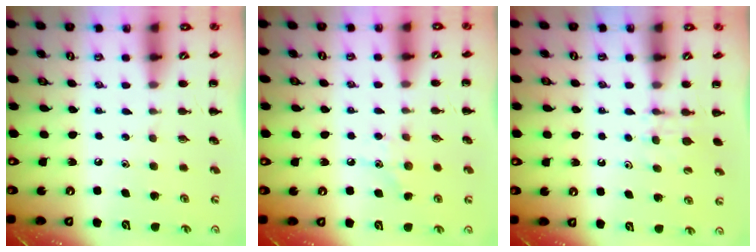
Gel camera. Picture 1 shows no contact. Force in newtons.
{"total": 5.0, "press": 4.8, "slide": 1.5}
{"total": 4.8, "press": 4.5, "slide": 1.5}